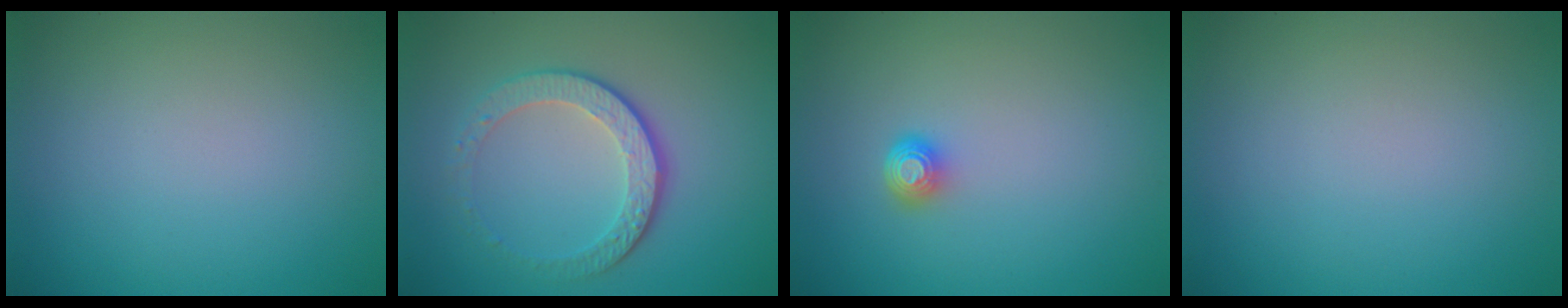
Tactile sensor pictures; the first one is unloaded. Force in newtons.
{"total": 4.2, "press": 3.1, "slide": 2.8}
{"total": 1.5, "press": 1.1, "slide": 1.1}
{"total": 0.0}